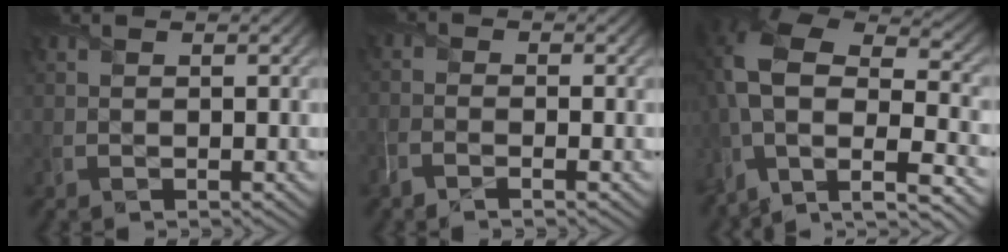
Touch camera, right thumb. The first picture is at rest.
{"total": 2.5, "force": [-1.8, 0.6, 1.7], "torque": [-0.045, -0.008, -0.046]}
{"total": 15.5, "force": [-4.4, 9.5, 11.3], "torque": [-0.270, -0.030, -0.063]}